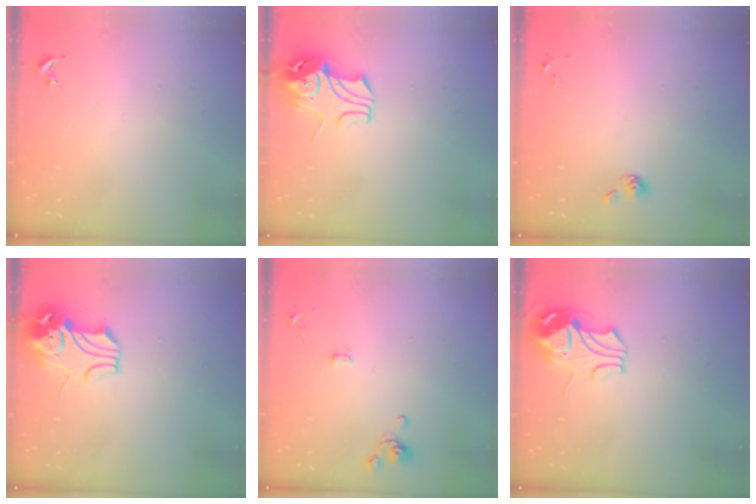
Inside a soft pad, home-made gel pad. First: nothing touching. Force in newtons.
{"total": 9.1, "press": 9.0, "slide": 1.4}
{"total": 5.6, "press": 5.1, "slide": 2.3}
{"total": 10.6, "press": 10.5, "slide": 1.9}
{"total": 4.4, "press": 4.0, "slide": 1.8}
{"total": 10.0, "press": 9.9, "slide": 1.5}